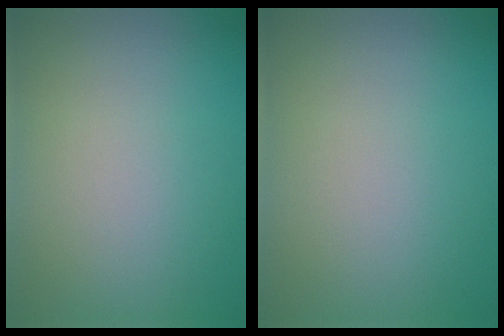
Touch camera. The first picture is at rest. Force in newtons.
{"total": 0.0}